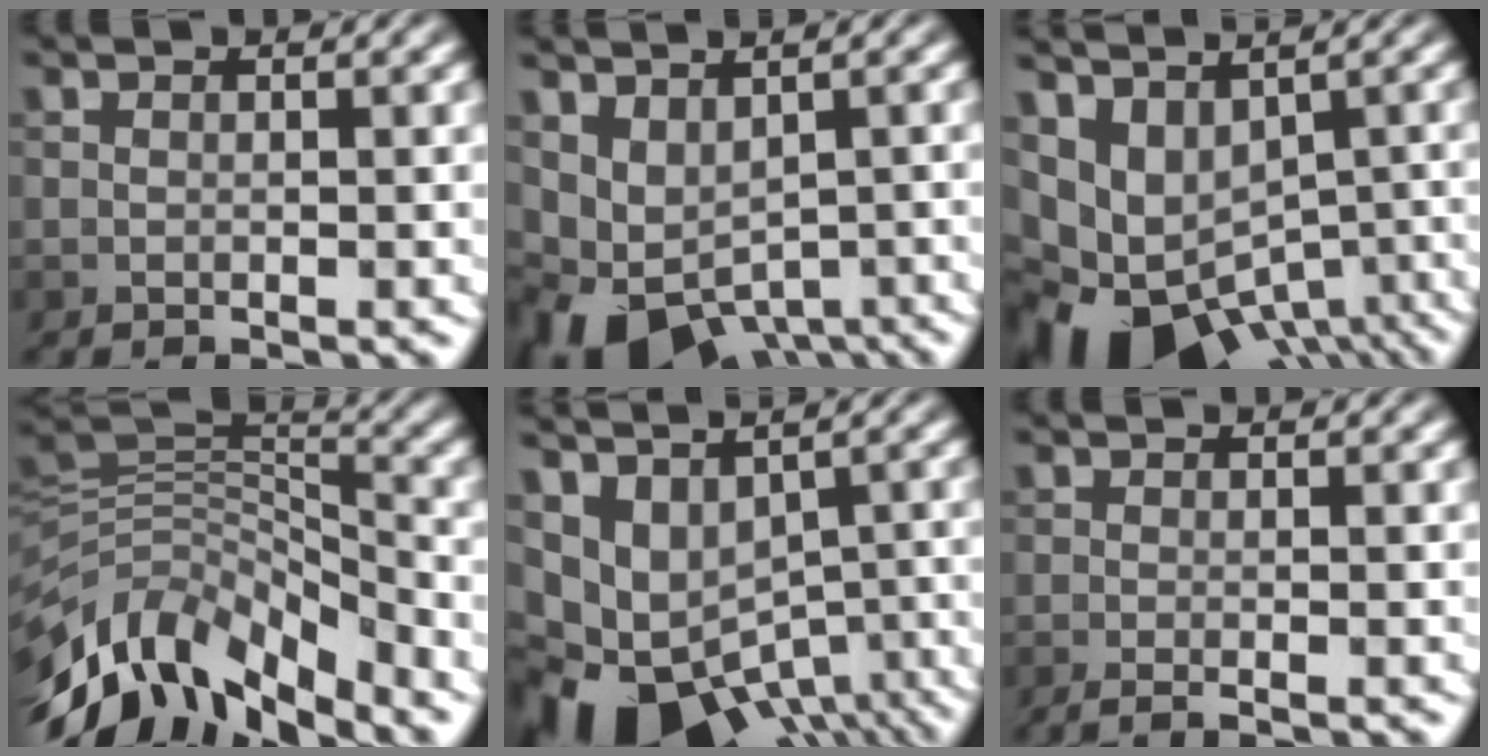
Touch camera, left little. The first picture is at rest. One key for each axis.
{"total": 7.1, "fx": -2.8, "fy": 4.6, "fz": 4.7, "tx": -0.078, "ty": -0.022, "tz": -0.031}
{"total": 9.2, "fx": -3.3, "fy": 6.5, "fz": 5.6, "tx": -0.090, "ty": -0.003, "tz": -0.013}
{"total": 11.3, "fx": -6.9, "fy": 5.7, "fz": 6.9, "tx": -0.137, "ty": 0.005, "tz": -0.128}
{"total": 10.4, "fx": -4.6, "fy": 7.3, "fz": 5.9, "tx": -0.104, "ty": -0.012, "tz": -0.027}
{"total": 2.1, "fx": -1.1, "fy": 0.7, "fz": 1.6, "tx": -0.010, "ty": -0.005, "tz": -0.025}